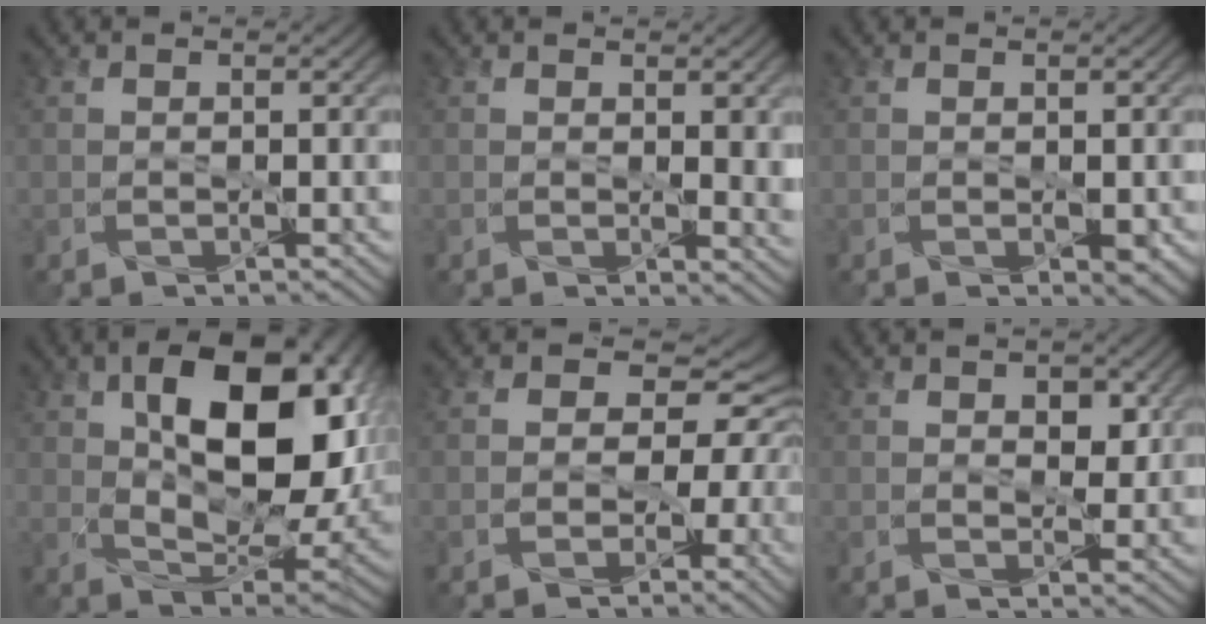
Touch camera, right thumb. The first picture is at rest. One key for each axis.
{"total": 2.5, "fx": 0.9, "fy": 1.0, "fz": 2.2, "tx": -0.030, "ty": -0.006, "tz": 0.017}
{"total": 1.1, "fx": -0.2, "fy": 0.6, "fz": 0.9, "tx": -0.014, "ty": -0.007, "tz": 0.001}
{"total": 16.0, "fx": 4.0, "fy": 8.7, "fz": 12.8, "tx": -0.195, "ty": 0.000, "tz": 0.071}
{"total": 8.2, "fx": -0.1, "fy": 6.6, "fz": 4.8, "tx": -0.048, "ty": 0.007, "tz": -0.019}
{"total": 3.0, "fx": 1.2, "fy": 1.8, "fz": 2.2, "tx": -0.036, "ty": -0.006, "tz": 0.021}